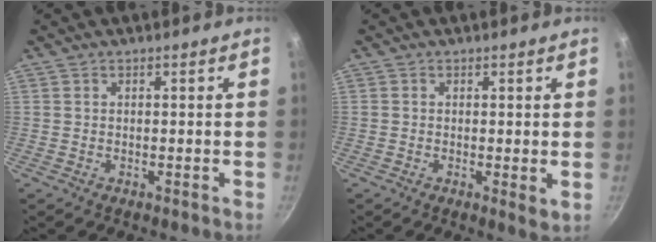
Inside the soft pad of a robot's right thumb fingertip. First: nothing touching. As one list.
[{"total": 2.1, "force": [0.1, 0.8, 1.9], "torque": [-0.030, -0.007, 0.000]}]